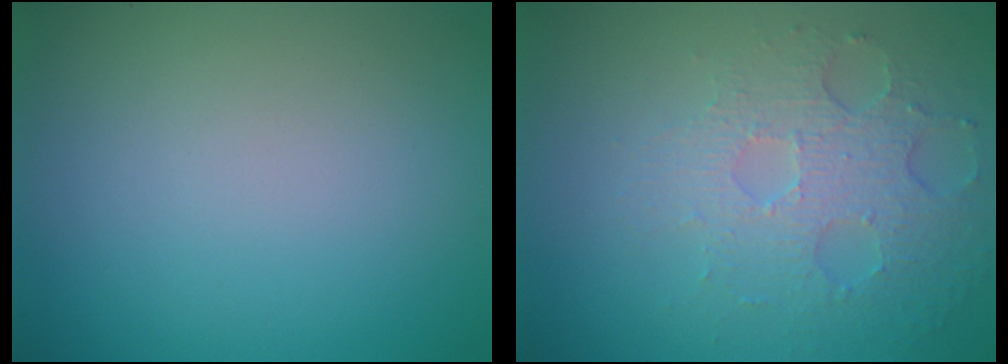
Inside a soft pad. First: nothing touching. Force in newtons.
{"total": 4.0, "press": 3.2, "slide": 2.5}